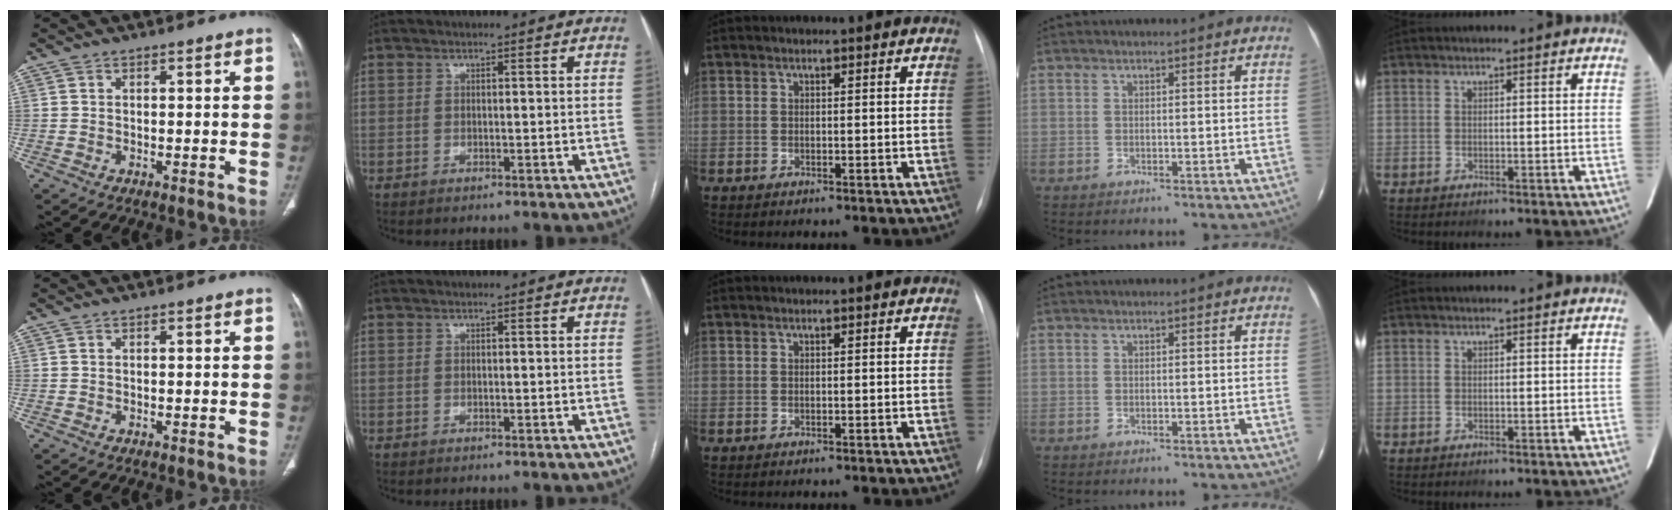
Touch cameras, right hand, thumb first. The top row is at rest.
{}